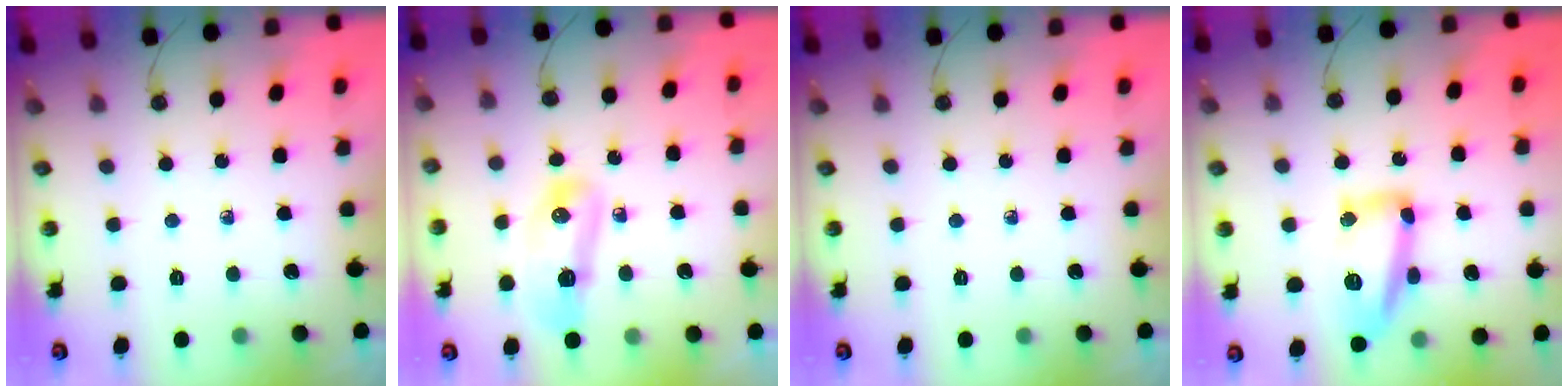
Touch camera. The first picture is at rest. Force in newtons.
{"total": 9.7, "press": 9.6, "slide": 1.3}
{"total": 0.0}
{"total": 14.1, "press": 14.0, "slide": 1.2}